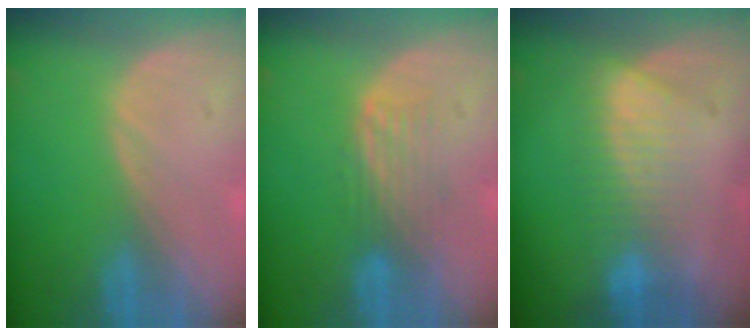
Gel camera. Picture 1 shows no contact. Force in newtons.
{"total": 4.3, "press": 3.7, "slide": 2.2}
{"total": 6.8, "press": 6.7, "slide": 1.2}